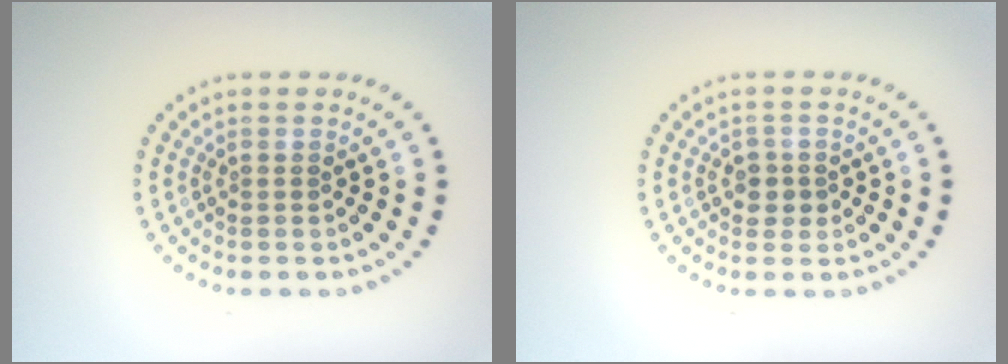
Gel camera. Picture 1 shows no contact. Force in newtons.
{"total": 1.7, "press": 1.6, "slide": 0.6}